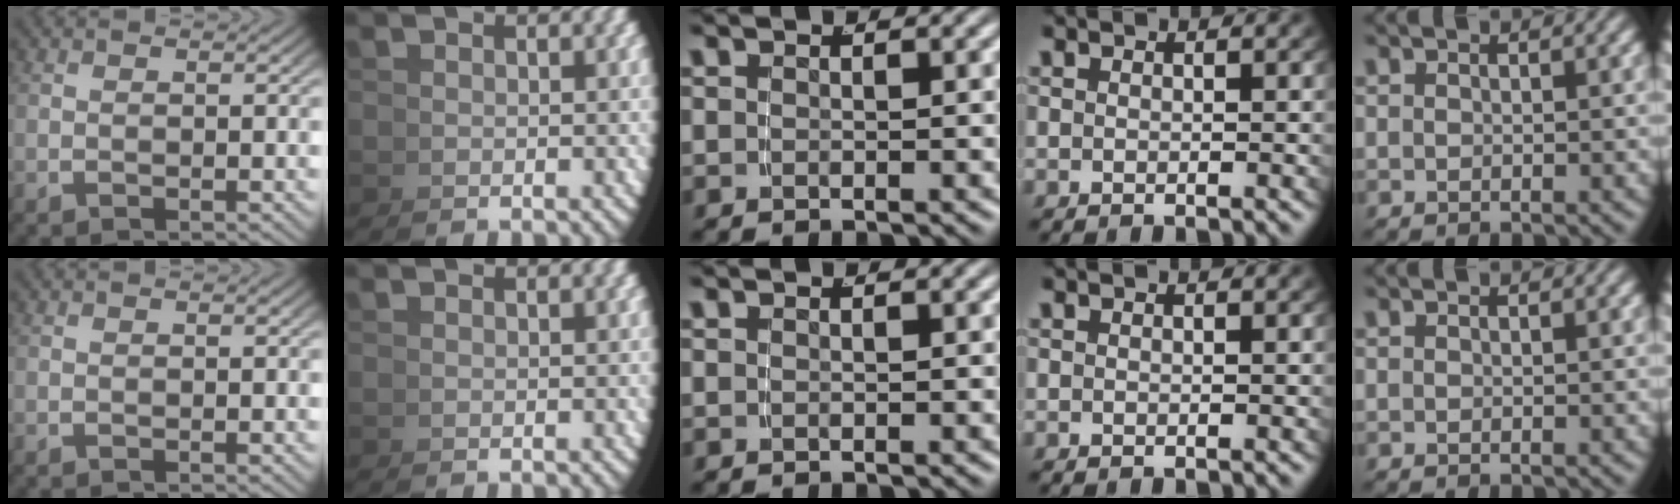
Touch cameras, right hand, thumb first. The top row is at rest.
{}